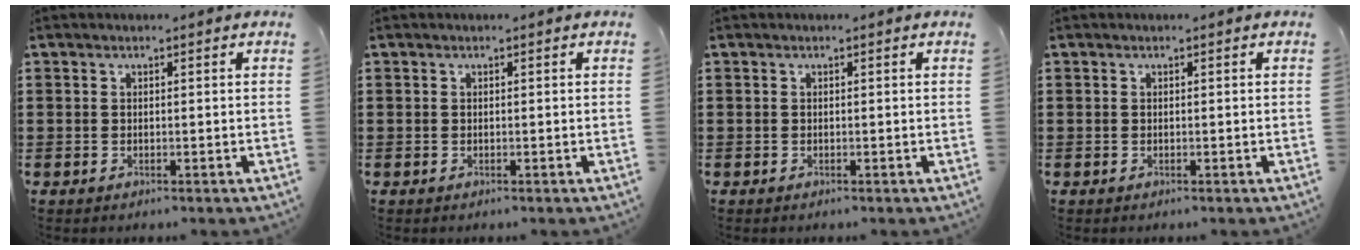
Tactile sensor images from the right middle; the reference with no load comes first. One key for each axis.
{"total": 0.0}
{"total": 0.0}
{"total": 0.0}